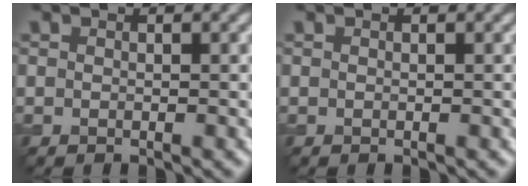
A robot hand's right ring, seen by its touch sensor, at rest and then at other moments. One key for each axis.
{"total": 0.0}